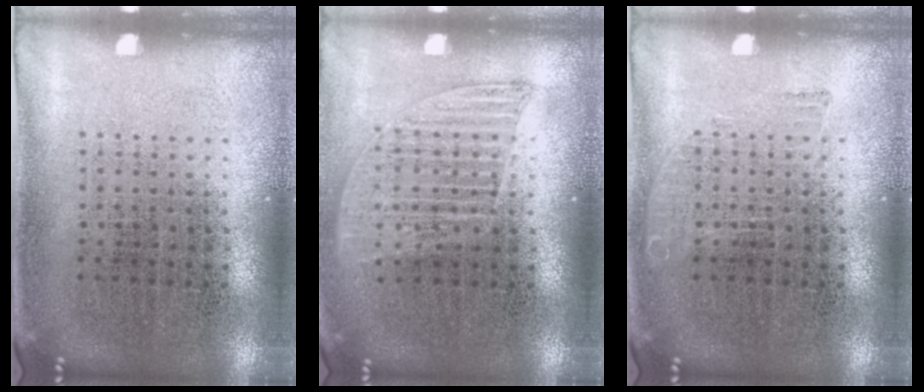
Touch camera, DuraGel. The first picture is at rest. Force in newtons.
{"total": 1.2, "press": 1.1, "slide": 0.5}
{"total": 0.7, "press": 0.7, "slide": 0.2}